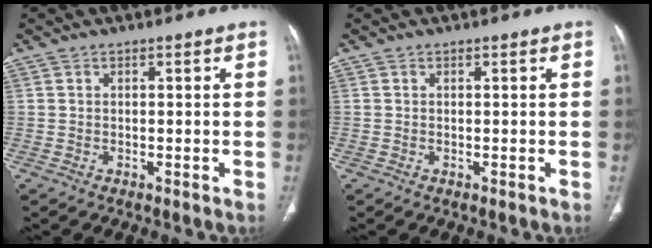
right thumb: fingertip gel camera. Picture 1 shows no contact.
{"total": 0.0}